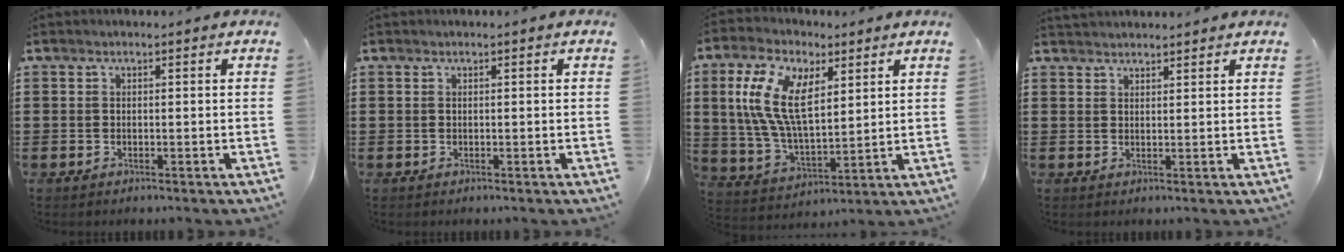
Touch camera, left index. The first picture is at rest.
{"total": 0.0}
{"total": 12.3, "force": [4.8, 6.1, 9.6], "torque": [-0.215, 0.003, 0.089]}
{"total": 1.7, "force": [1.7, 0.1, -0.3], "torque": [0.000, 0.001, 0.034]}